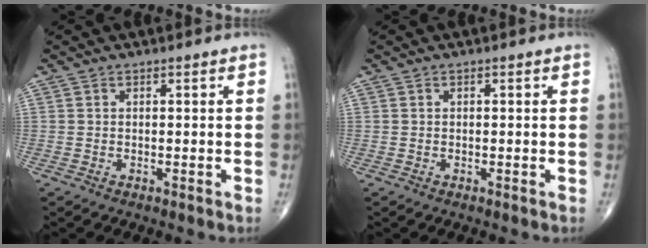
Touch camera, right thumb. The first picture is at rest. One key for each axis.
{"total": 0.0}